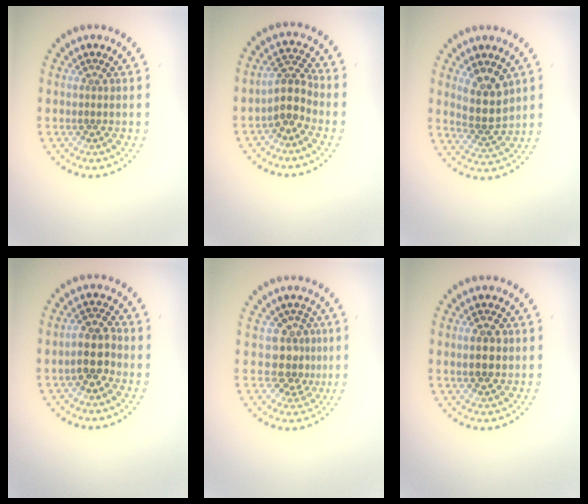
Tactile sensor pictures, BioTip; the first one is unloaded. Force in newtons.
{"total": 2.9, "press": 2.4, "slide": 1.7}
{"total": 4.3, "press": 3.9, "slide": 1.7}
{"total": 3.2, "press": 2.9, "slide": 1.2}
{"total": 3.2, "press": 2.6, "slide": 1.8}
{"total": 2.8, "press": 2.8, "slide": 0.4}